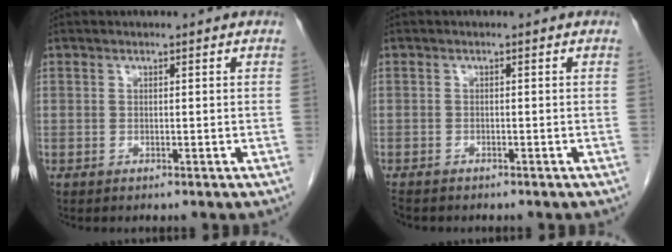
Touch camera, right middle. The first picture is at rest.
{"total": 2.4, "force": [-2.1, 0.9, 0.9], "torque": [-0.016, -0.006, -0.028]}